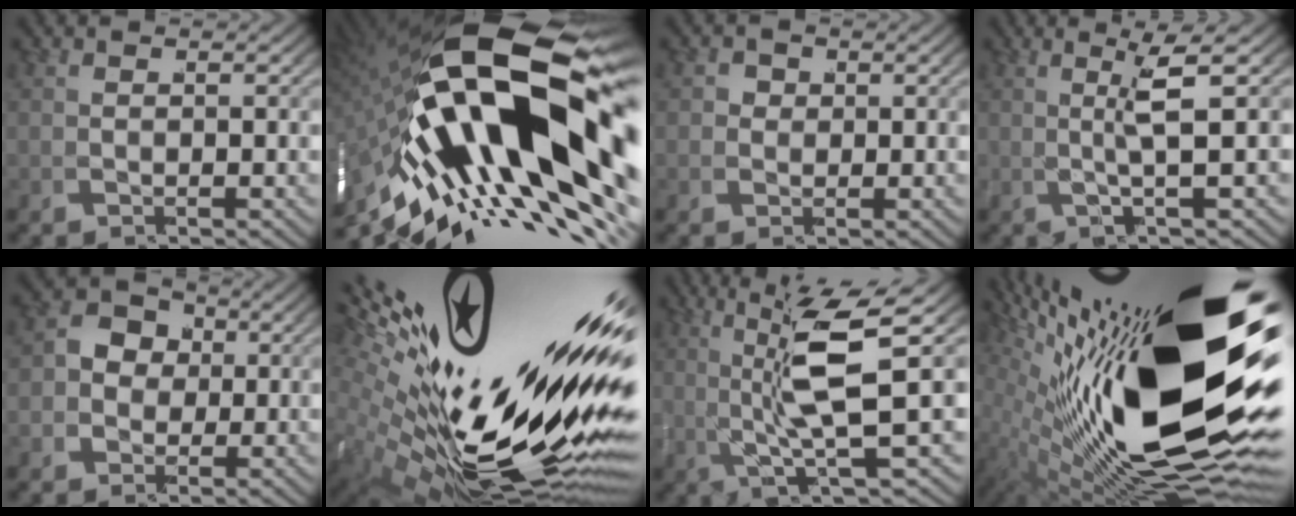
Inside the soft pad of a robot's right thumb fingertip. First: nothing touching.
{"total": 23.5, "force": [-2.4, 12.0, 20.0], "torque": [-0.369, -0.038, -0.016]}
{"total": 1.6, "force": [-0.1, 1.6, 0.0], "torque": [-0.006, -0.009, 0.000]}
{"total": 4.2, "force": [1.2, 0.0, 4.0], "torque": [-0.062, 0.020, 0.008]}
{"total": 3.7, "force": [-0.3, 3.4, 1.3], "torque": [-0.033, -0.006, -0.012]}
{"total": 19.3, "force": [-0.6, 9.1, 17.1], "torque": [-0.262, -0.017, 0.010]}
{"total": 7.2, "force": [0.8, 1.5, 7.0], "torque": [-0.119, 0.000, 0.011]}
{"total": 23.5, "force": [0.0, 10.7, 20.9], "torque": [-0.360, -0.039, 0.036]}